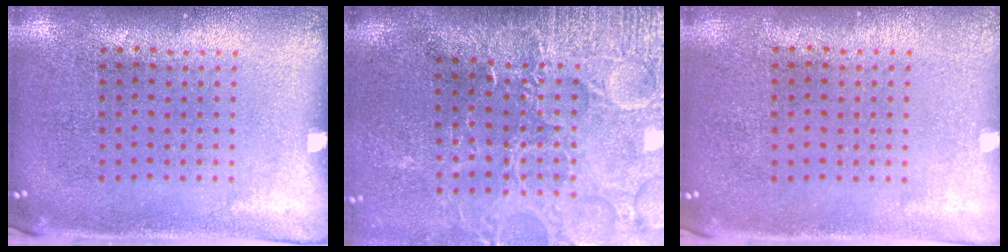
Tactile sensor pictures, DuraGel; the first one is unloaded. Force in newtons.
{"total": 4.4, "press": 3.8, "slide": 2.2}
{"total": 0.0}